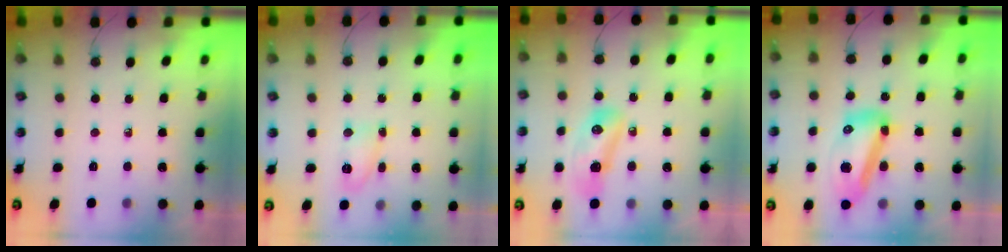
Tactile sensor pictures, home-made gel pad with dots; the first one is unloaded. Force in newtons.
{"total": 20.9, "press": 8.5, "slide": 19.1}
{"total": 12.7, "press": 11.2, "slide": 6.0}
{"total": 15.9, "press": 15.5, "slide": 3.6}